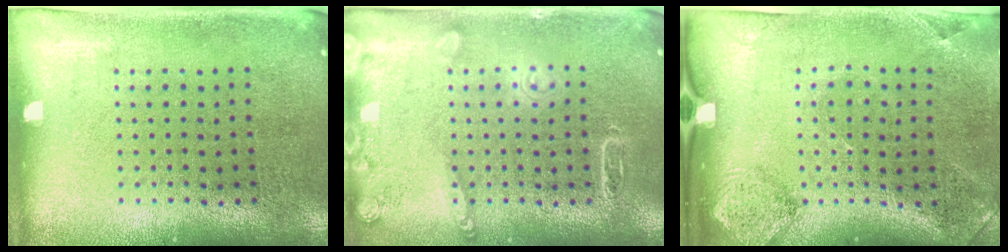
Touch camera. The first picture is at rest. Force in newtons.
{"total": 2.3, "press": 2.2, "slide": 0.3}
{"total": 1.8, "press": 1.2, "slide": 1.4}